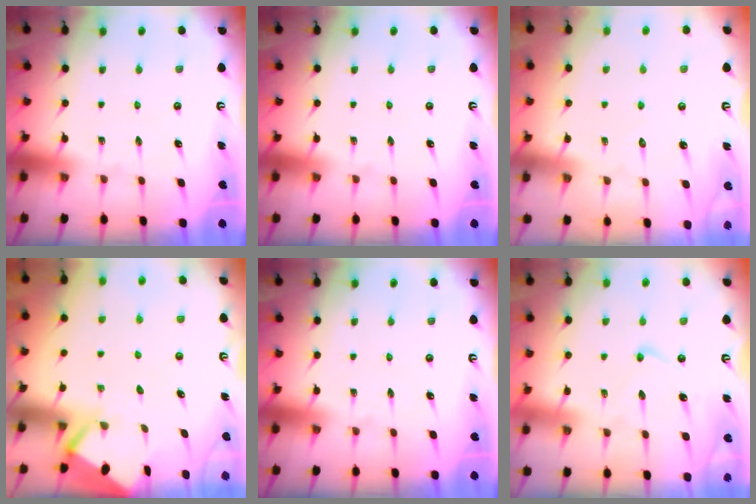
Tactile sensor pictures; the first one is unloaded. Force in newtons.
{"total": 0.0}
{"total": 4.9, "press": 4.9, "slide": 0.6}
{"total": 2.8, "press": 2.8, "slide": 0.4}
{"total": 0.0}
{"total": 6.7, "press": 6.6, "slide": 0.7}